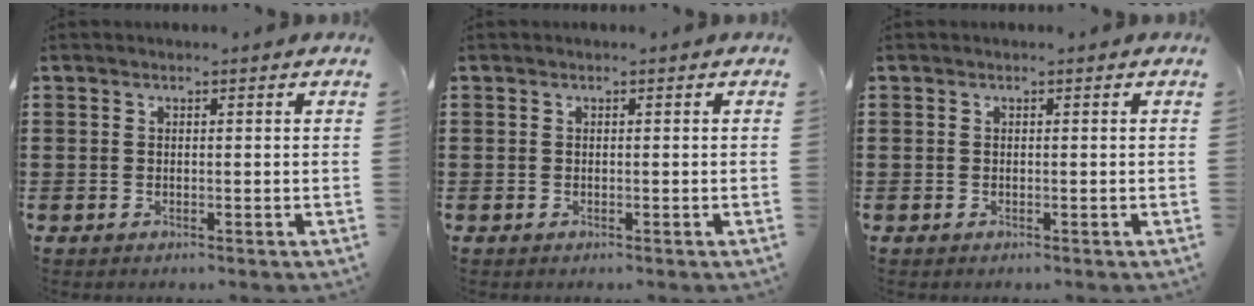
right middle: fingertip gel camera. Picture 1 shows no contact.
{"total": 0.0}
{"total": 0.0}